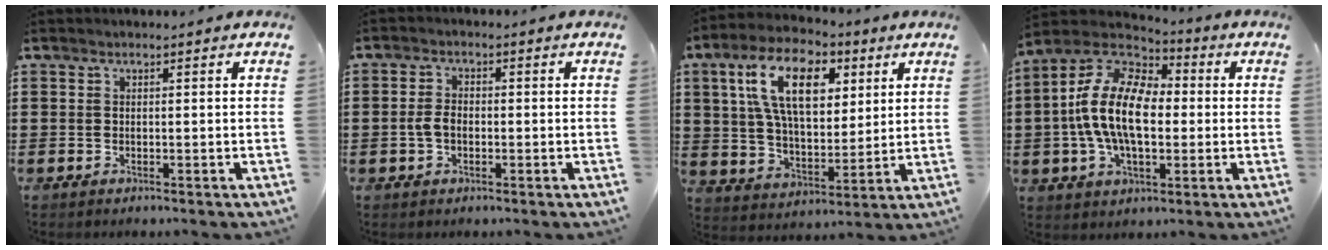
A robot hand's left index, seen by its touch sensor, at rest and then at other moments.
{"total": 2.9, "force": [-0.5, 1.7, 2.3], "torque": [-0.060, -0.002, -0.014]}
{"total": 13.8, "force": [5.9, 7.0, 10.3], "torque": [-0.212, 0.015, 0.108]}
{"total": 13.4, "force": [0.2, 7.7, 11.0], "torque": [-0.269, -0.010, -0.008]}